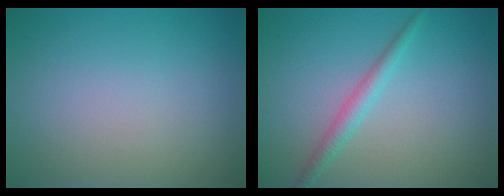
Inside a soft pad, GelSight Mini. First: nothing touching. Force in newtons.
{"total": 1.9, "press": 1.9, "slide": 0.1}